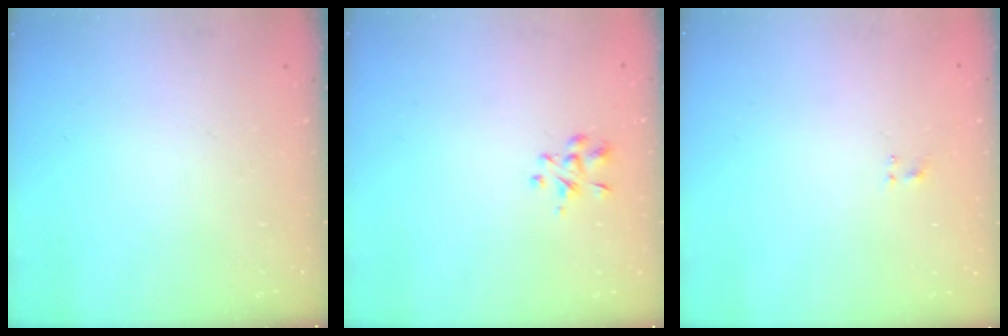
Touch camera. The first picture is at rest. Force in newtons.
{"total": 2.4, "press": 2.3, "slide": 0.8}
{"total": 1.0, "press": 0.6, "slide": 0.7}